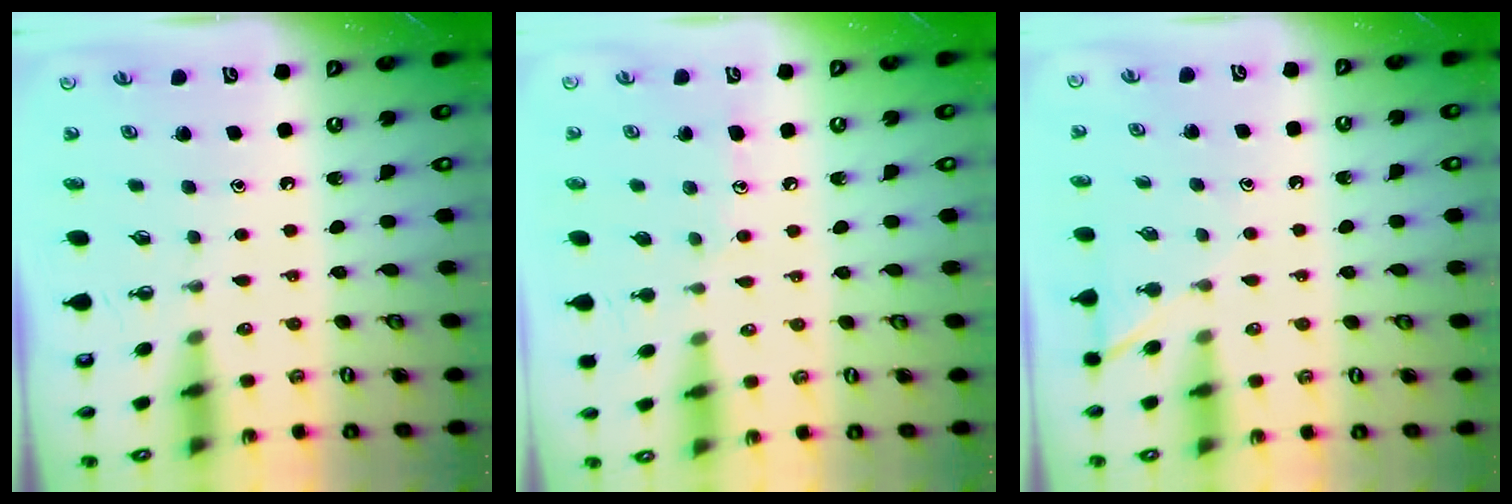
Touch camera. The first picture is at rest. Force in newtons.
{"total": 6.5, "press": 6.5, "slide": 0.6}
{"total": 6.4, "press": 6.4, "slide": 0.3}